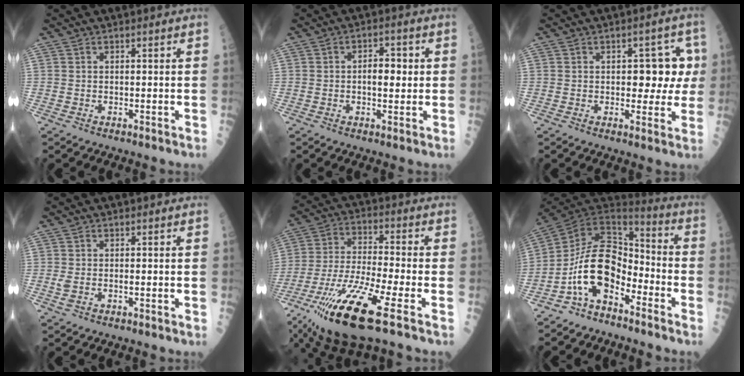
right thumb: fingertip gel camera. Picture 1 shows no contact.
{"total": 4.8, "force": [0.2, 2.5, 4.1], "torque": [-0.046, 0.006, 0.001]}
{"total": 7.5, "force": [0.9, 4.6, 5.9], "torque": [-0.024, 0.012, 0.009]}
{"total": 1.7, "force": [-0.3, 0.7, 1.6], "torque": [-0.041, 0.000, -0.003]}
{"total": 20.2, "force": [-9.9, 3.3, 17.3], "torque": [-0.403, -0.013, -0.183]}
{"total": 14.7, "force": [-6.4, 8.4, 10.2], "torque": [-0.161, 0.085, -0.122]}